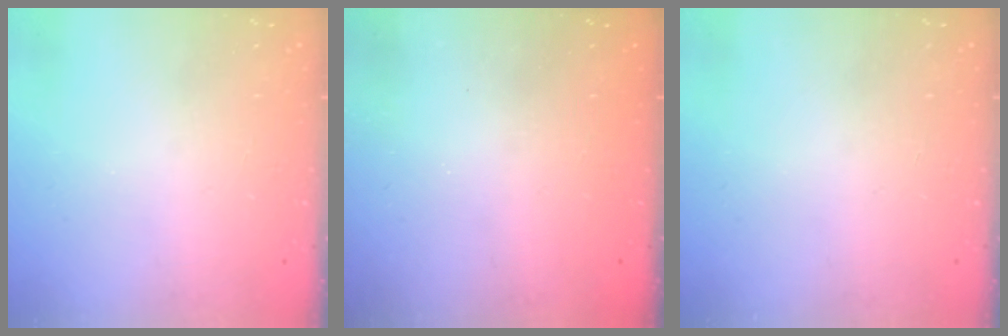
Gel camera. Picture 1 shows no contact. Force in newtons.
{"total": 2.5, "press": 2.4, "slide": 0.7}
{"total": 0.0}